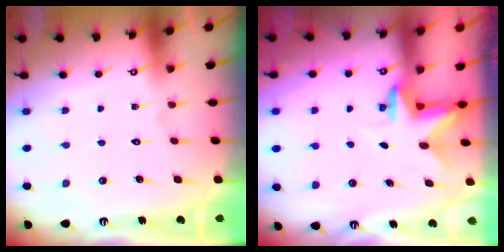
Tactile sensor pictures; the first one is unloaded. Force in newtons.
{"total": 2.4, "press": 2.3, "slide": 0.4}